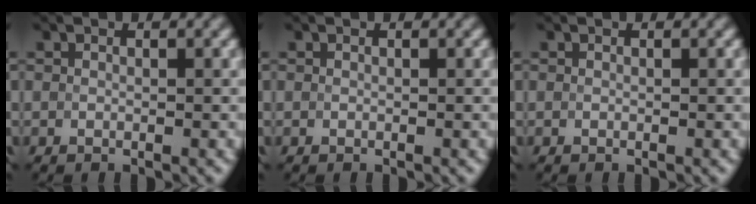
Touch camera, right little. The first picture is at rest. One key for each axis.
{"total": 0.0}
{"total": 0.0}